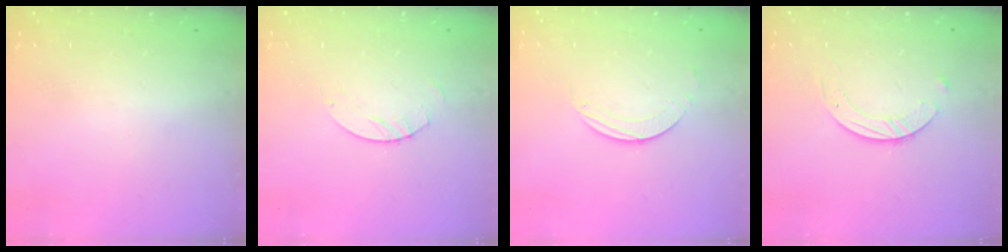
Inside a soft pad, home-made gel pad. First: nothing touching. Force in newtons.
{"total": 2.5, "press": 2.5, "slide": 0.1}
{"total": 2.0, "press": 2.0, "slide": 0.2}
{"total": 3.8, "press": 3.8, "slide": 0.4}